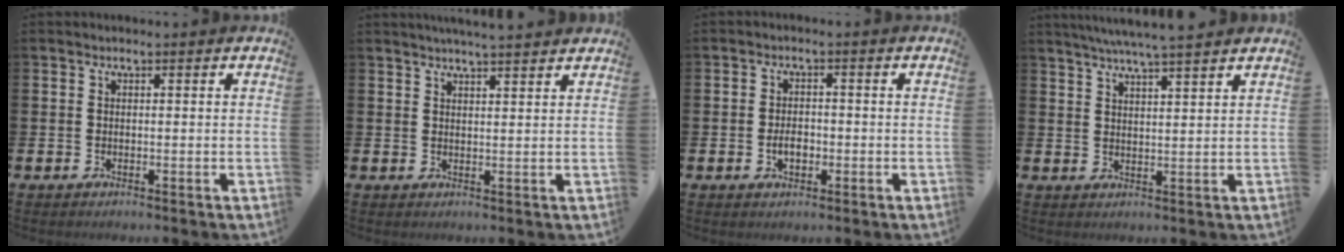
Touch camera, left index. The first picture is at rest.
{"total": 3.3, "force": [3.2, -0.3, 0.8], "torque": [-0.013, -0.013, 0.056]}
{"total": 2.6, "force": [-0.6, 1.6, 1.9], "torque": [-0.027, -0.001, -0.015]}
{"total": 5.4, "force": [5.1, -0.5, 1.8], "torque": [-0.048, -0.018, 0.092]}